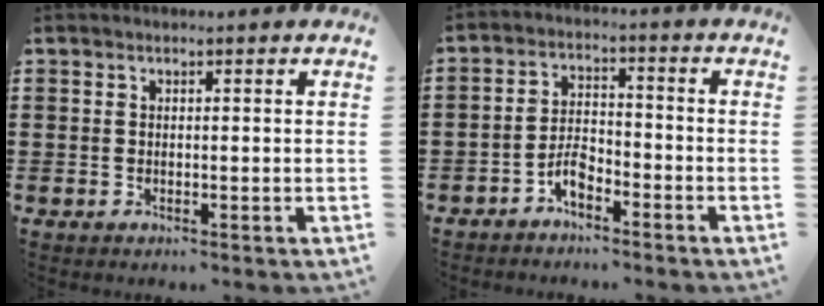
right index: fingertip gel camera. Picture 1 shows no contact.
{"total": 3.8, "force": [-2.8, 1.4, 2.3], "torque": [-0.058, 0.002, -0.057]}